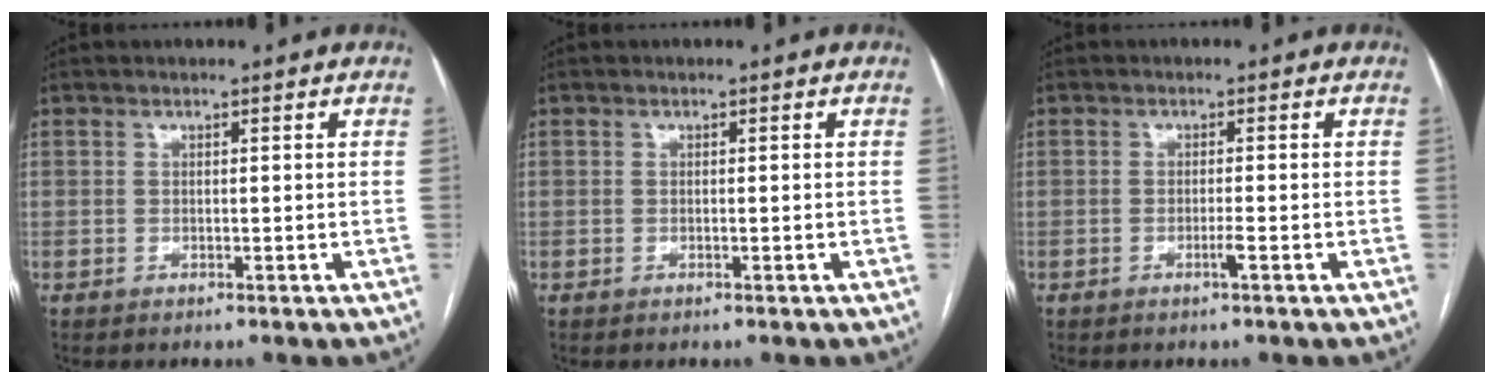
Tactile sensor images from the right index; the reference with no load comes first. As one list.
[{"total": 0.0}, {"total": 1.5, "force": [-0.7, -0.3, 1.2], "torque": [-0.027, -0.002, -0.011]}]